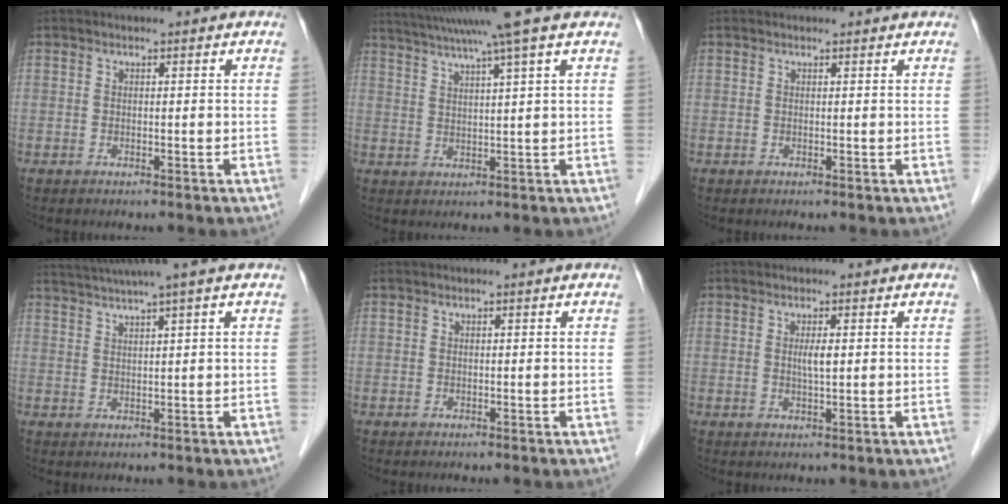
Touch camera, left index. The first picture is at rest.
{"total": 11.2, "force": [9.0, -2.0, 6.4], "torque": [-0.113, 0.008, 0.130]}
{"total": 0.8, "force": [0.8, 0.2, 0.1], "torque": [-0.010, 0.004, 0.009]}
{"total": 7.2, "force": [5.7, -1.9, 4.0], "torque": [-0.065, 0.021, 0.089]}
{"total": 0.0}
{"total": 1.9, "force": [0.3, 0.1, 1.9], "torque": [-0.035, -0.002, 0.004]}